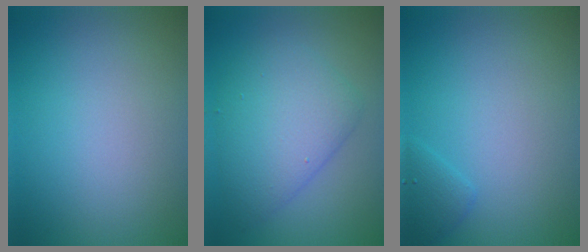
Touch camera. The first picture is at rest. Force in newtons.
{"total": 5.3, "press": 5.3, "slide": 0.3}
{"total": 1.3, "press": 1.3, "slide": 0.2}